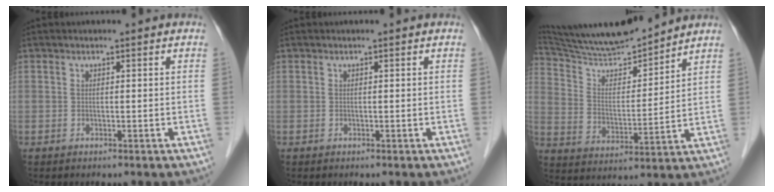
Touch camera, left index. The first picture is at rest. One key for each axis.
{"total": 0.0}
{"total": 14.4, "fx": 13.6, "fy": 0.5, "fz": 4.5, "tx": -0.086, "ty": -0.001, "tz": 0.245}